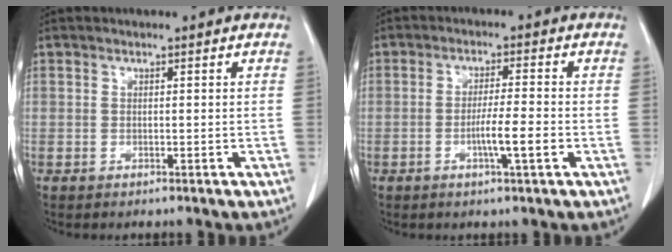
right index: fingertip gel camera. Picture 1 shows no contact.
{"total": 5.1, "force": [-1.6, -0.3, 4.8], "torque": [-0.081, -0.005, -0.027]}